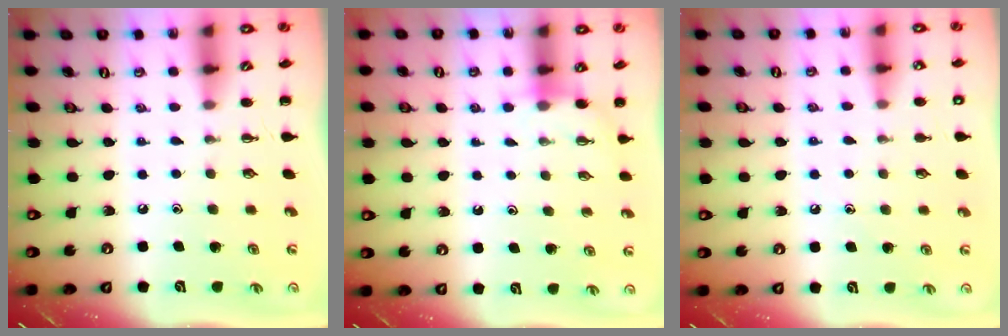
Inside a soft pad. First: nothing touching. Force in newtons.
{"total": 2.6, "press": 2.5, "slide": 0.9}
{"total": 8.3, "press": 8.0, "slide": 2.3}